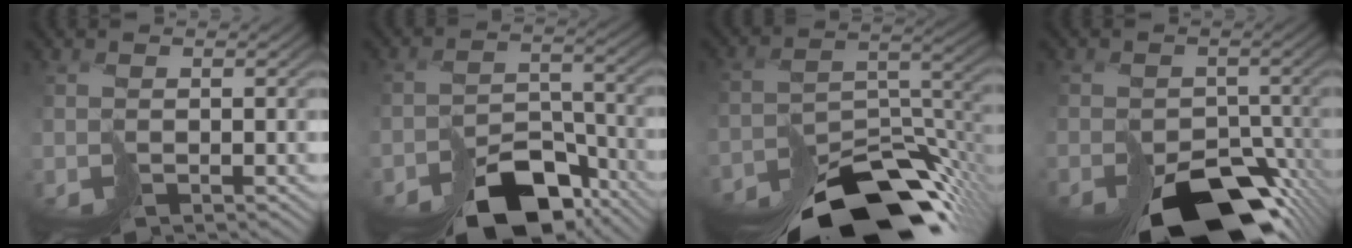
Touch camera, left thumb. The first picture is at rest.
{"total": 10.7, "force": [-8.1, 5.1, 4.7], "torque": [-0.064, -0.013, -0.121]}
{"total": 16.7, "force": [-14.0, 5.6, 7.2], "torque": [-0.126, -0.031, -0.191]}
{"total": 13.9, "force": [-10.0, 7.2, 6.4], "torque": [-0.097, -0.048, -0.123]}